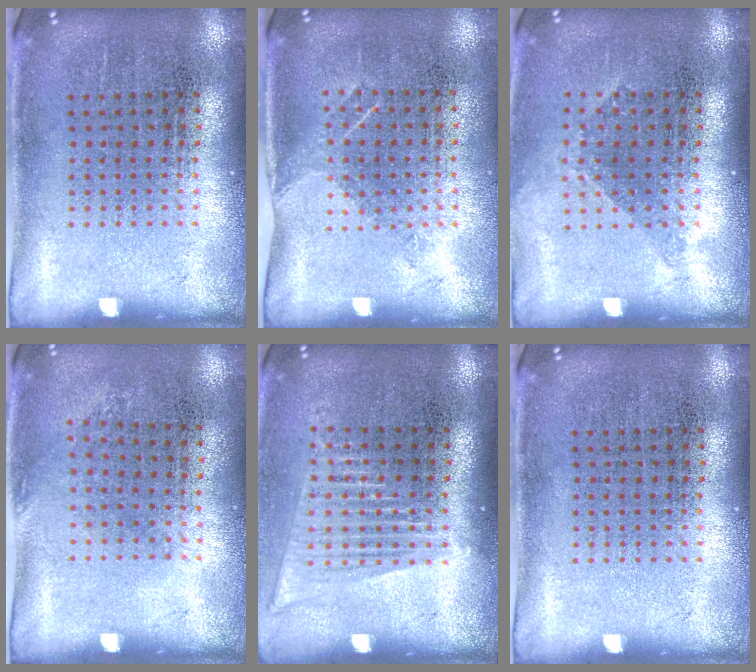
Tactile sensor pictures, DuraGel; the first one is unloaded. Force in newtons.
{"total": 1.1, "press": 0.9, "slide": 0.7}
{"total": 1.1, "press": 0.9, "slide": 0.7}
{"total": 0.9, "press": 0.7, "slide": 0.6}
{"total": 1.5, "press": 1.3, "slide": 0.8}
{"total": 0.0}